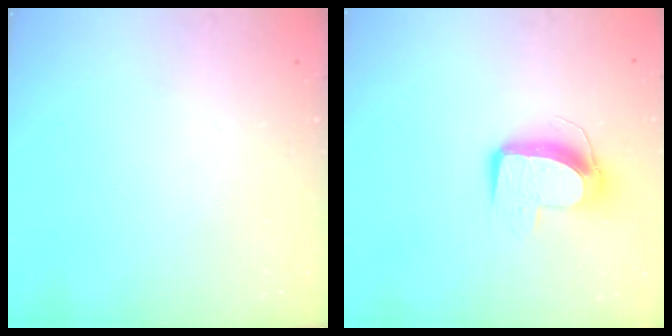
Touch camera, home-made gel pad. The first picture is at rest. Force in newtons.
{"total": 10.2, "press": 10.2, "slide": 0.4}